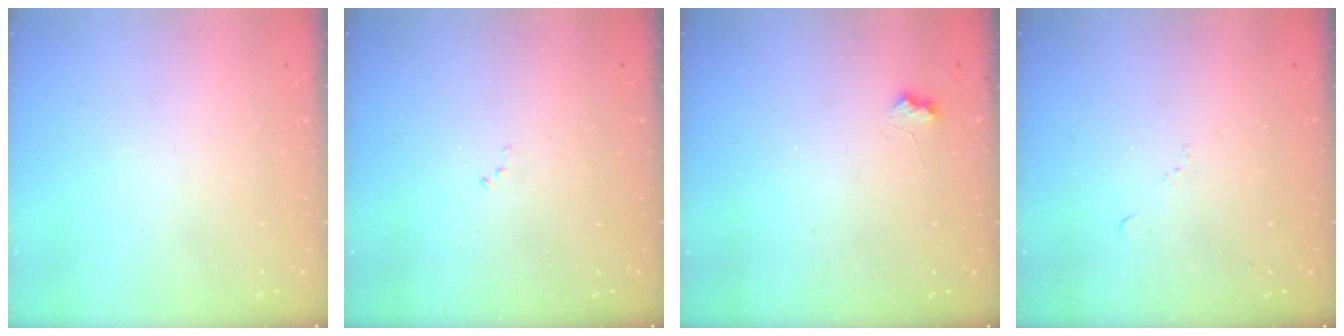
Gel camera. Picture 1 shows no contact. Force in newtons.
{"total": 5.8, "press": 5.8, "slide": 0.8}
{"total": 3.7, "press": 3.7, "slide": 0.5}
{"total": 5.6, "press": 5.6, "slide": 0.7}